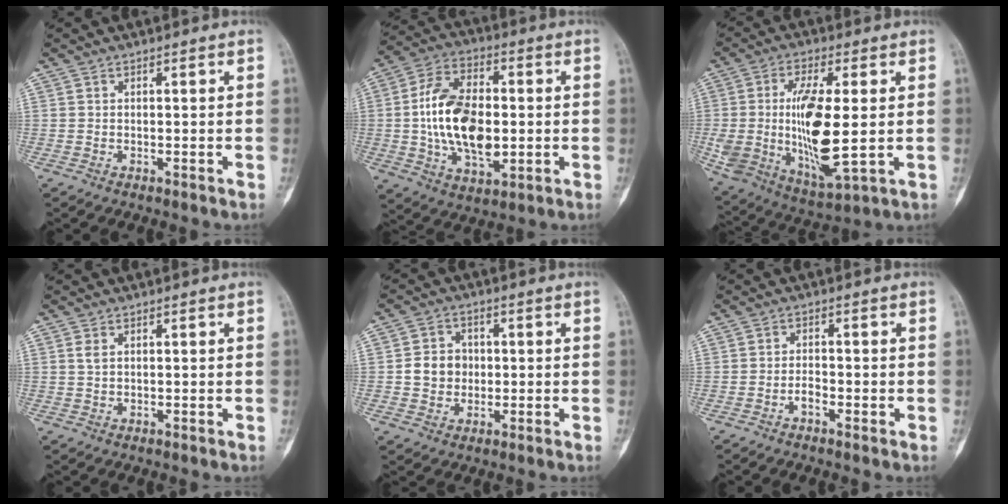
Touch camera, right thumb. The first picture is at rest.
{"total": 17.2, "force": [-0.5, 10.0, 14.0], "torque": [-0.243, 0.009, -0.008]}
{"total": 18.6, "force": [0.1, 6.8, 17.3], "torque": [-0.346, -0.014, 0.015]}
{"total": 1.6, "force": [0.5, 1.0, 1.2], "torque": [-0.027, 0.002, 0.013]}
{"total": 6.3, "force": [0.0, 5.6, 2.9], "torque": [-0.025, 0.007, -0.004]}
{"total": 2.1, "force": [-1.0, 0.9, 1.6], "torque": [-0.023, 0.010, -0.021]}